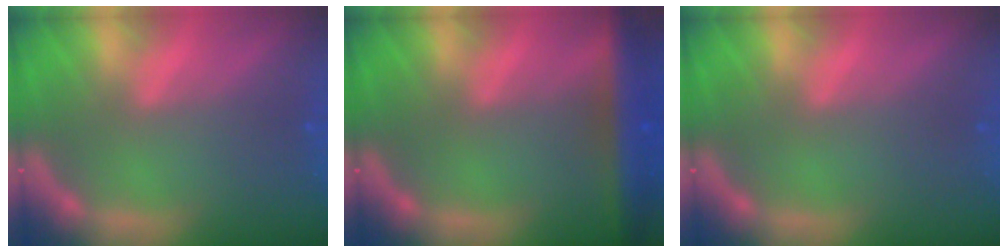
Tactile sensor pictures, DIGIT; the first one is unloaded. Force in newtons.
{"total": 6.5}
{"total": 0.0}